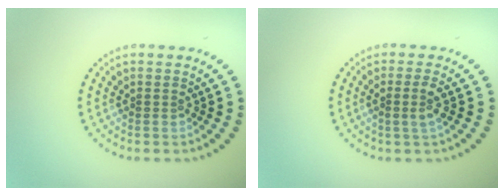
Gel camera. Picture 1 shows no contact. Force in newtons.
{"total": 1.4, "press": 1.2, "slide": 0.6}